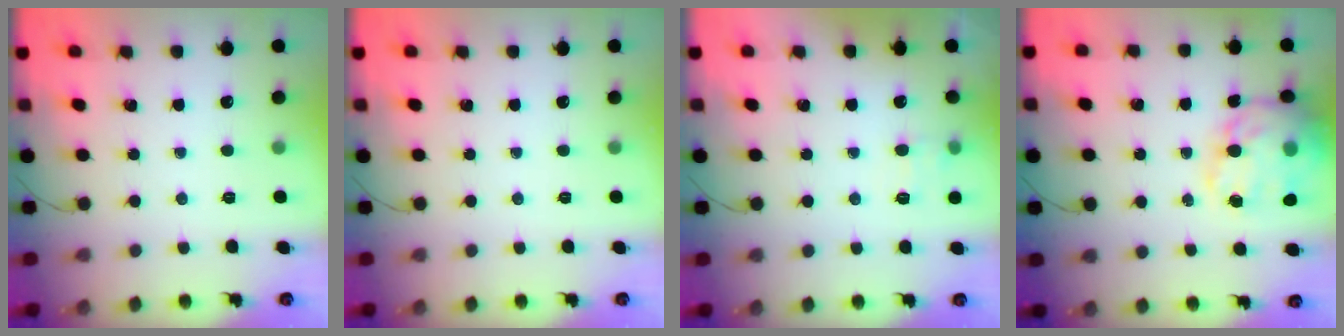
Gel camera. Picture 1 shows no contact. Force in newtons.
{"total": 0.0}
{"total": 8.8, "press": 8.6, "slide": 1.7}
{"total": 23.9, "press": 23.4, "slide": 4.9}